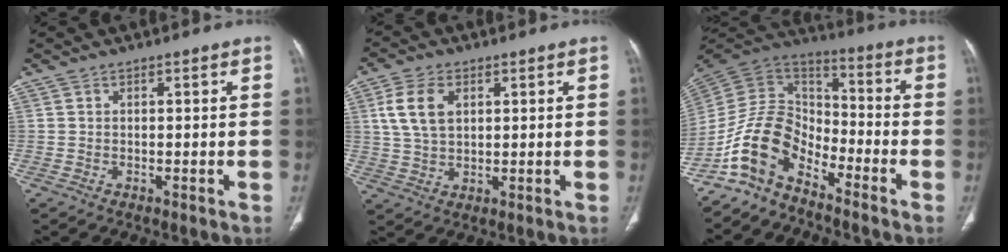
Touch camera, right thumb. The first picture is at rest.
{"total": 7.7, "force": [2.4, 4.8, 5.5], "torque": [-0.111, -0.001, 0.051]}
{"total": 12.6, "force": [-8.4, 7.0, 6.3], "torque": [-0.108, 0.085, -0.178]}